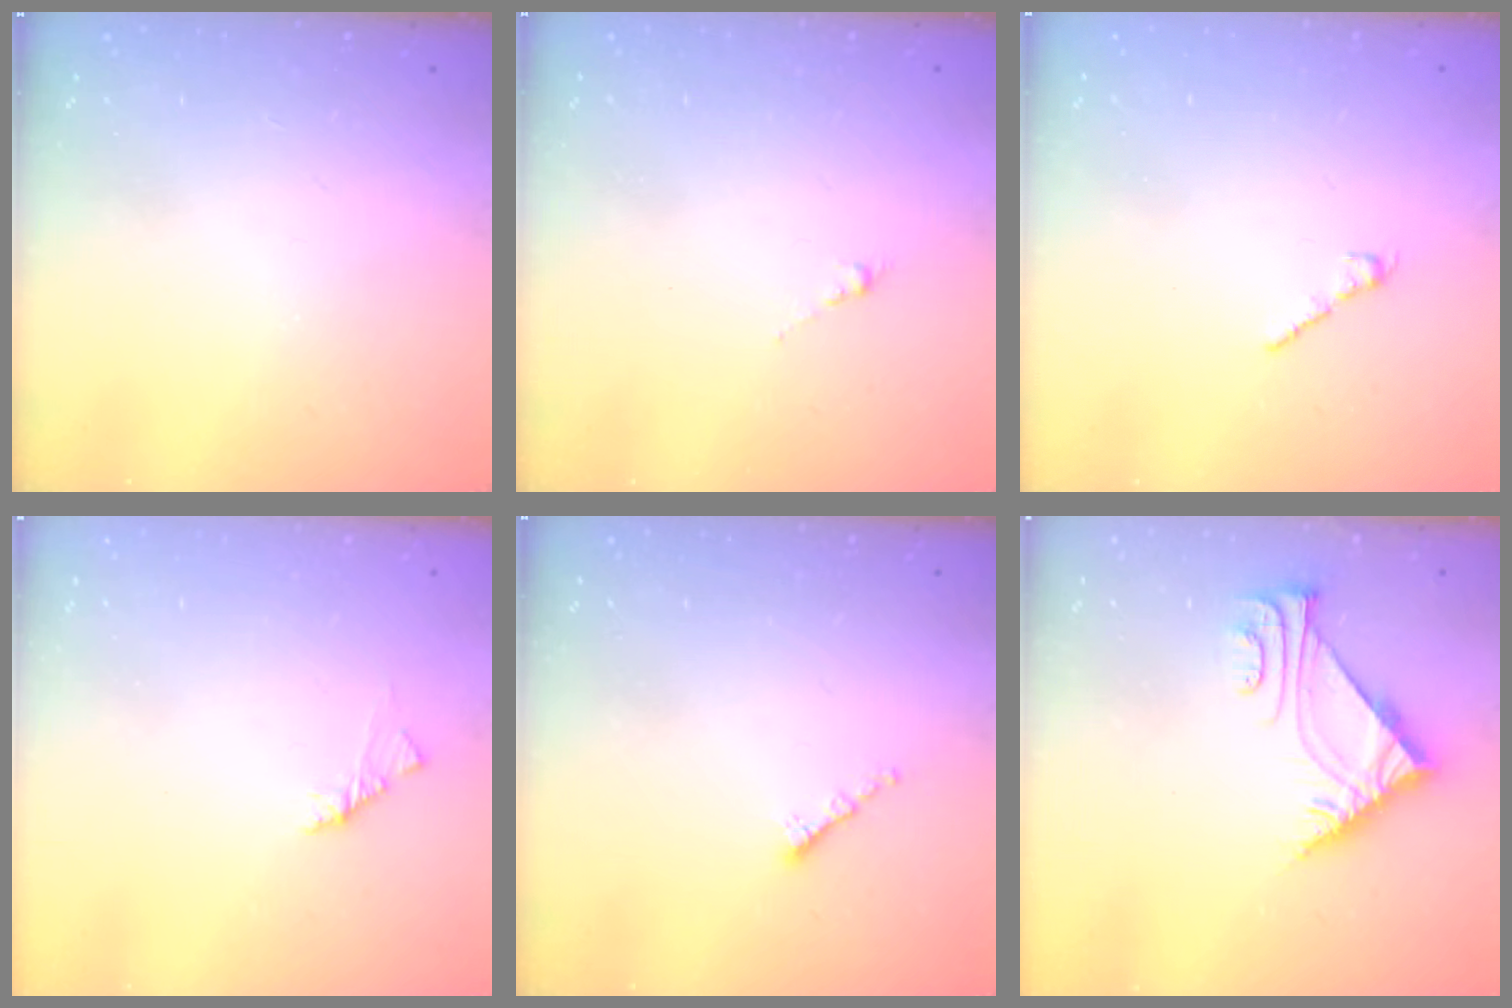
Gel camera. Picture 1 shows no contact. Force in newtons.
{"total": 0.0}
{"total": 2.5, "press": 2.4, "slide": 0.7}
{"total": 1.7, "press": 1.6, "slide": 0.5}
{"total": 1.4, "press": 1.3, "slide": 0.5}
{"total": 6.0, "press": 6.0, "slide": 0.2}